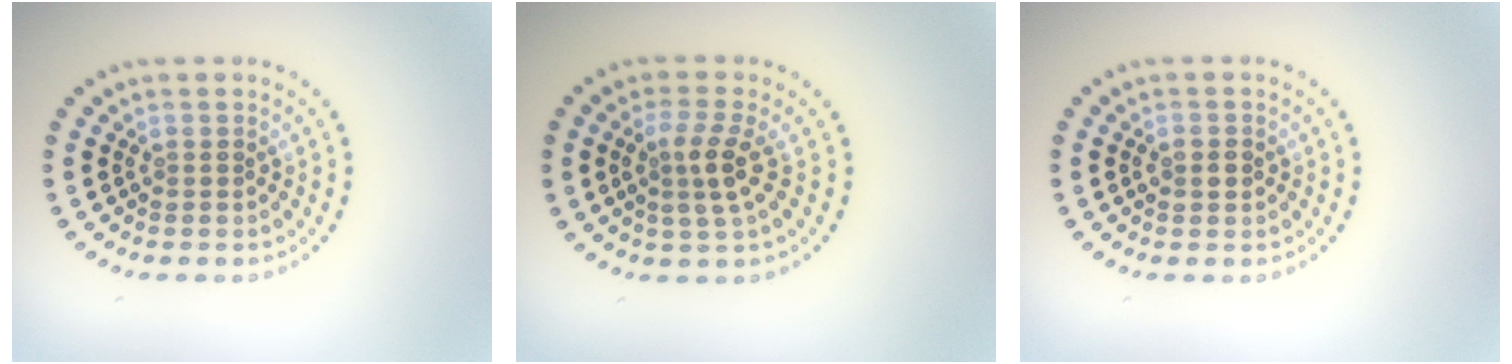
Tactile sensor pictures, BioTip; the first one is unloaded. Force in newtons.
{"total": 2.7, "press": 2.4, "slide": 1.3}
{"total": 1.7, "press": 1.7, "slide": 0.1}